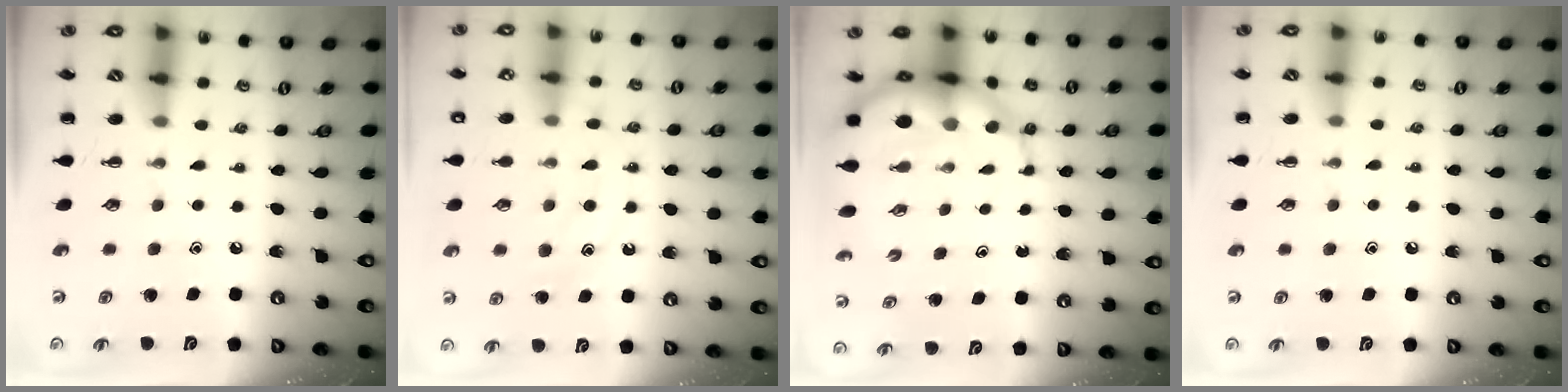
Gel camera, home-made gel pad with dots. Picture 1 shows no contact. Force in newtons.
{"total": 13.0, "press": 13.0, "slide": 0.9}
{"total": 10.1, "press": 9.7, "slide": 2.9}
{"total": 3.4, "press": 3.3, "slide": 1.0}